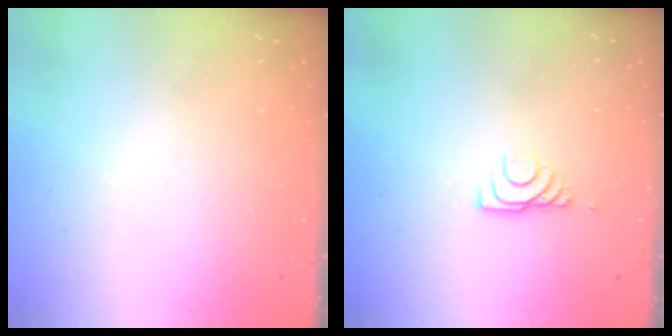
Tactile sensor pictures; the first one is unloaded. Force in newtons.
{"total": 5.9, "press": 5.9, "slide": 0.9}